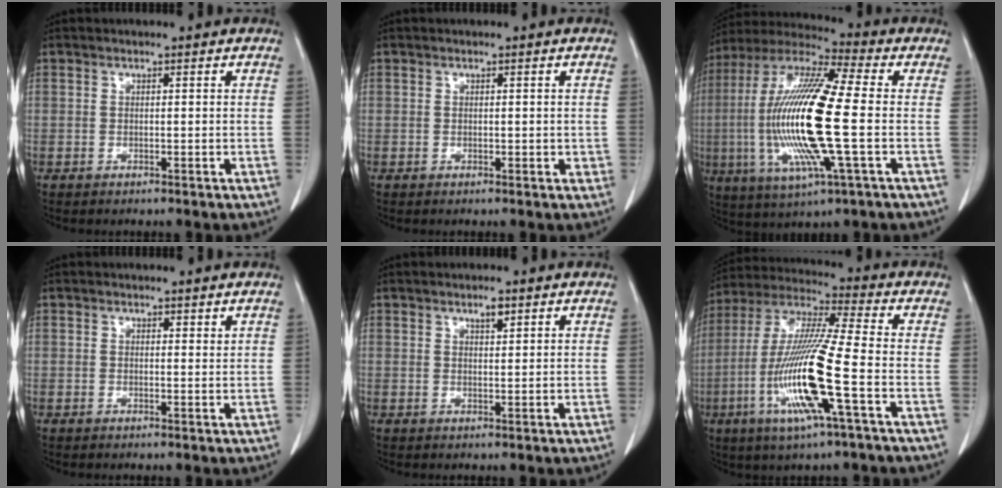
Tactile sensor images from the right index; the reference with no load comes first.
{"total": 1.2, "force": [0.0, 0.7, 0.9], "torque": [-0.011, 0.001, 0.003]}
{"total": 20.4, "force": [-2.3, 1.7, 20.2], "torque": [-0.427, -0.011, -0.049]}
{"total": 0.8, "force": [0.7, 0.3, 0.2], "torque": [-0.003, -0.003, 0.008]}
{"total": 1.7, "force": [1.1, 0.4, 1.2], "torque": [-0.021, -0.001, 0.019]}
{"total": 16.2, "force": [-4.9, -0.1, 15.5], "torque": [-0.323, -0.016, -0.101]}